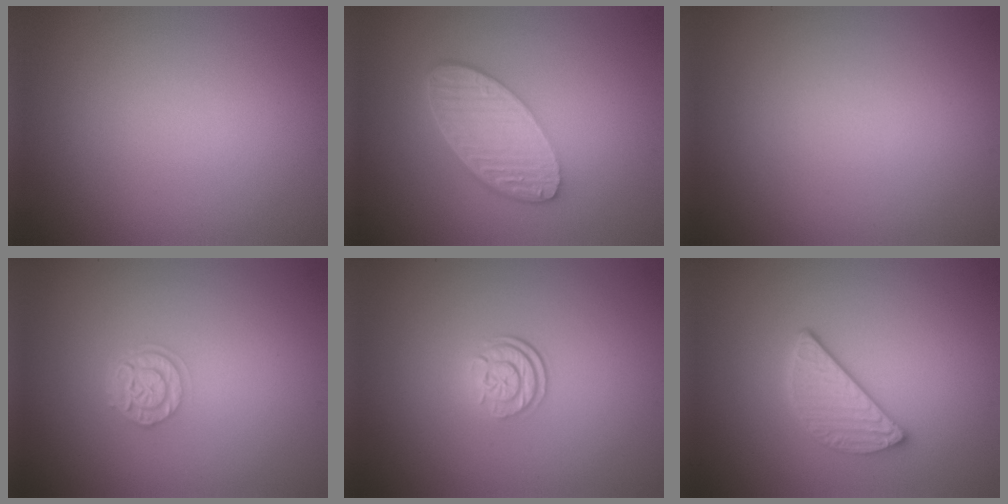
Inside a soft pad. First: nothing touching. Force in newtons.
{"total": 5.7, "press": 4.2, "slide": 3.9}
{"total": 0.0}
{"total": 2.4, "press": 1.9, "slide": 1.4}
{"total": 2.3, "press": 1.7, "slide": 1.7}
{"total": 3.2, "press": 2.6, "slide": 1.8}